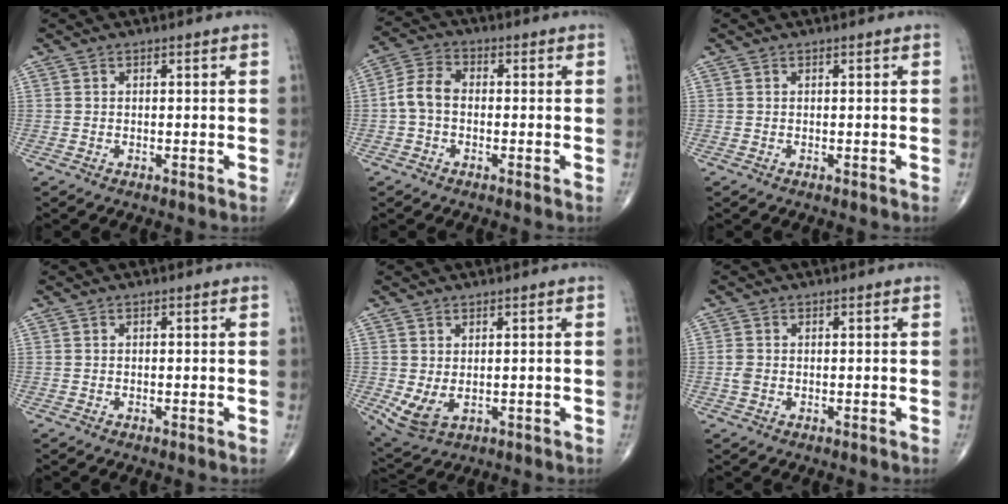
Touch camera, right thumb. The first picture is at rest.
{"total": 5.9, "force": [-0.8, 4.0, 4.2], "torque": [-0.079, 0.020, -0.028]}
{"total": 0.0}
{"total": 0.0}
{"total": 5.4, "force": [-0.2, 3.3, 4.2], "torque": [-0.083, -0.004, 0.014]}
{"total": 1.7, "force": [-0.3, 1.3, 1.1], "torque": [-0.028, 0.004, -0.006]}